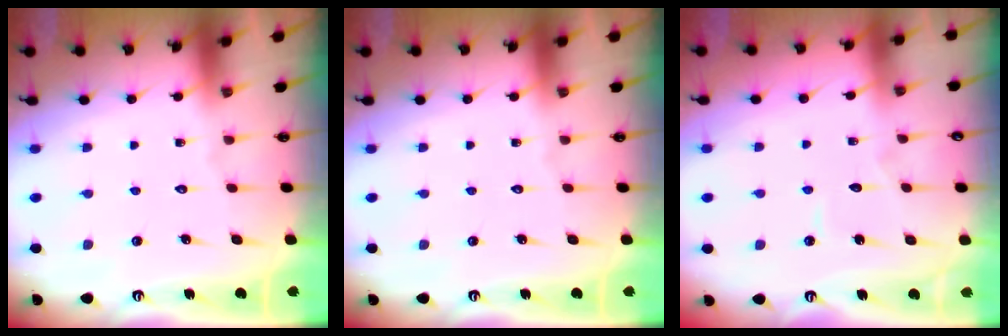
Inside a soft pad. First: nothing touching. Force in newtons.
{"total": 0.0}
{"total": 2.9, "press": 2.9, "slide": 0.2}